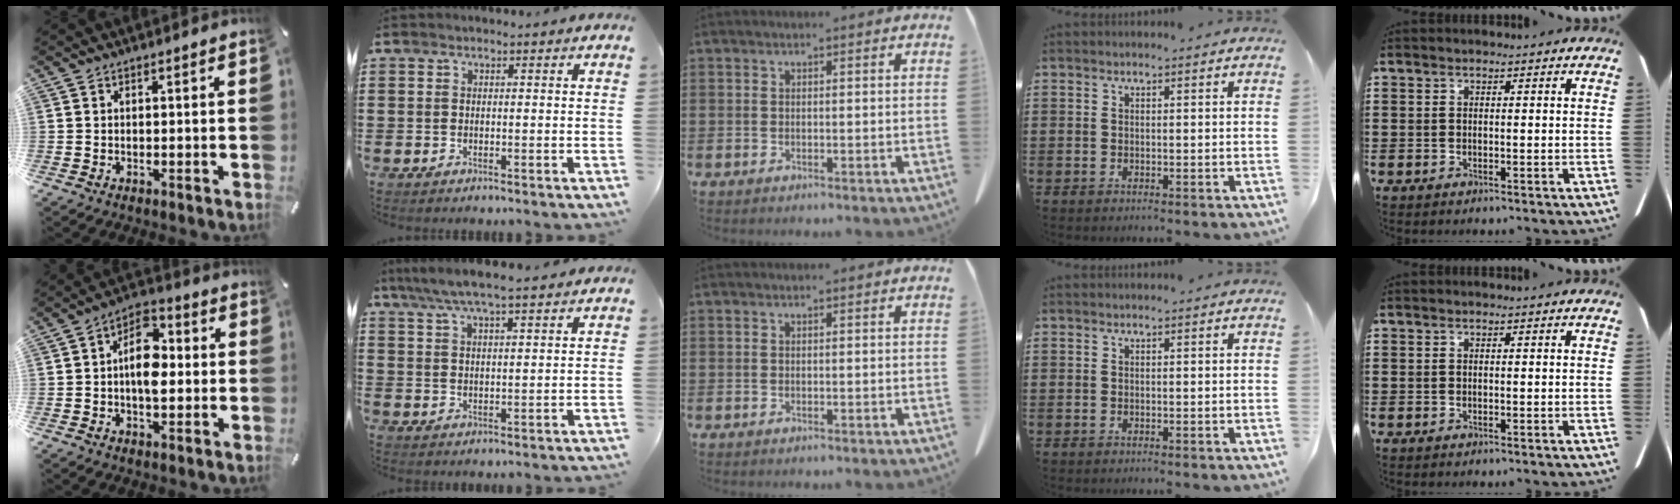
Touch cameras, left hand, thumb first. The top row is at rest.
{"thumb": {"total": 9.8, "force": [-0.4, 6.1, 7.7], "torque": [-0.117, 0.004, -0.012]}, "index": {"total": 5.3, "force": [4.5, 0.4, 2.9], "torque": [-0.068, -0.011, 0.078]}}